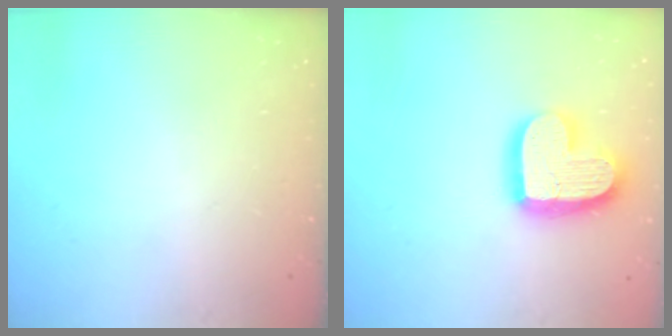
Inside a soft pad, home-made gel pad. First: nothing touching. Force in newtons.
{"total": 17.7, "press": 17.7, "slide": 1.5}